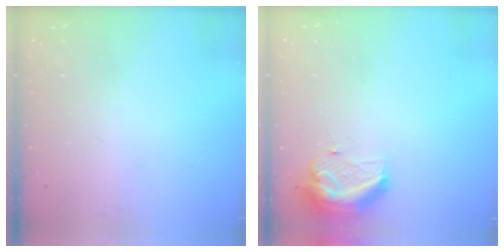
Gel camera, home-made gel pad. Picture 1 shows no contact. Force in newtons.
{"total": 11.1, "press": 11.0, "slide": 1.2}